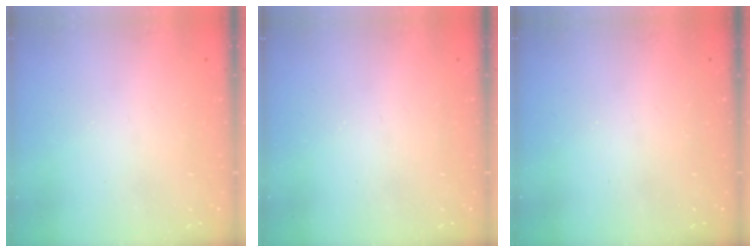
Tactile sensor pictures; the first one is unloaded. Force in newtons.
{"total": 0.0}
{"total": 0.0}